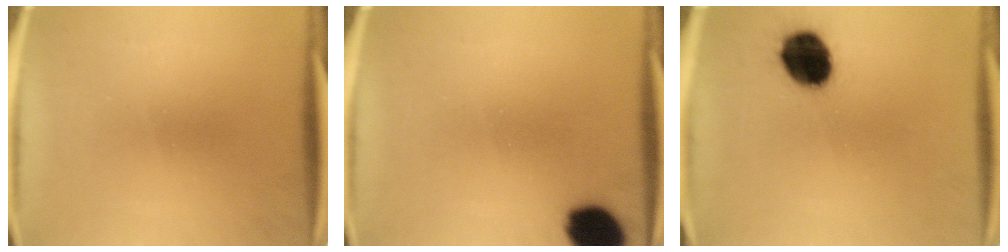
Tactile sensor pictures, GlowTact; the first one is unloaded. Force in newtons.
{"total": 10.8}
{"total": 13.0}